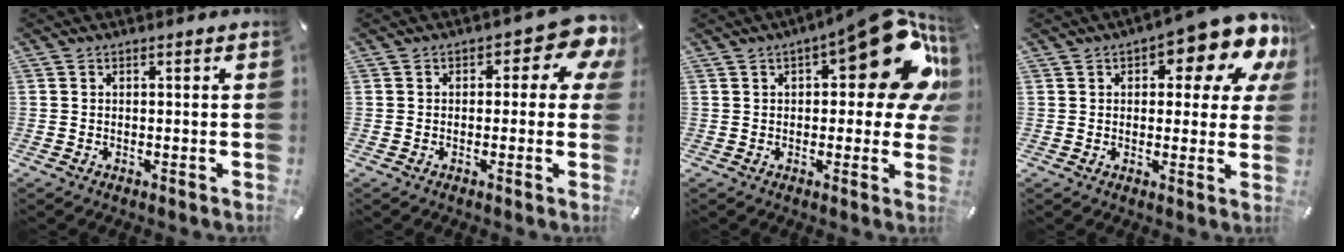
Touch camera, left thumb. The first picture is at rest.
{"total": 7.8, "force": [2.8, 4.1, 6.0], "torque": [-0.069, -0.017, 0.044]}
{"total": 19.9, "force": [7.2, 7.9, 16.7], "torque": [-0.201, -0.044, 0.110]}
{"total": 13.6, "force": [8.1, 5.3, 9.6], "torque": [-0.119, -0.055, 0.131]}